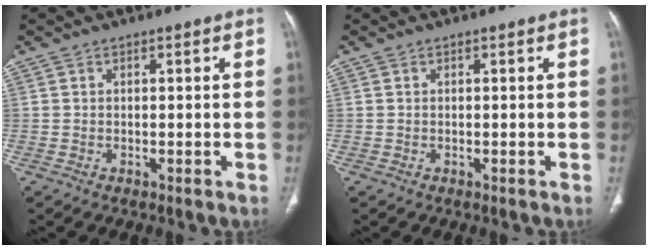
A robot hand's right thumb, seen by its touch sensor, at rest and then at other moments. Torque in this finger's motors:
{"motor_torque": [0.02, 0.02, -0.05, -0.05, 0.01]}